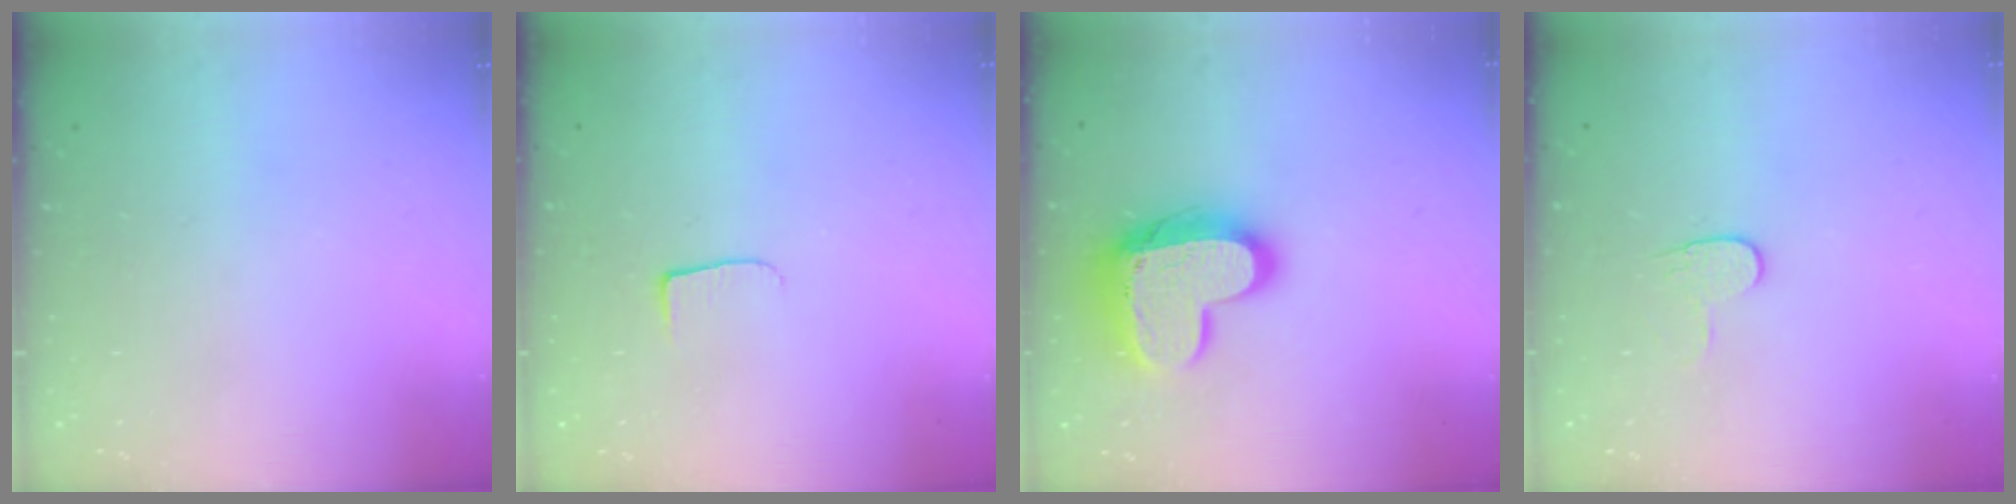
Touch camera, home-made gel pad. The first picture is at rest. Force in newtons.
{"total": 5.0, "press": 4.9, "slide": 0.6}
{"total": 16.3, "press": 16.3, "slide": 1.0}
{"total": 6.2, "press": 6.2, "slide": 0.5}